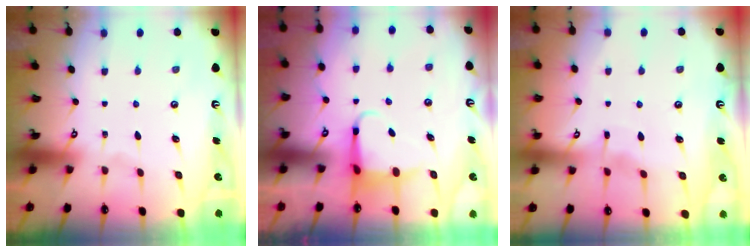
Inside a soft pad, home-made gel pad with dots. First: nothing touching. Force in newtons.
{"total": 3.9, "press": 3.9, "slide": 0.5}
{"total": 3.6, "press": 3.6, "slide": 0.5}